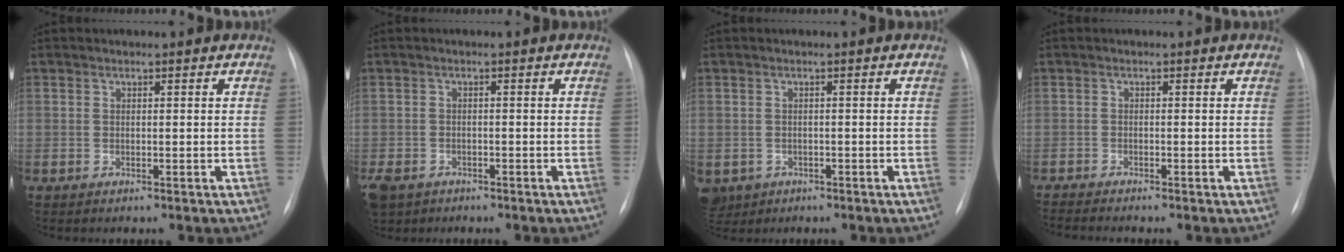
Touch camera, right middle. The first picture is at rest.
{"total": 9.3, "force": [-5.3, 6.9, 3.4], "torque": [-0.103, -0.009, -0.081]}
{"total": 6.0, "force": [-2.9, 5.0, 1.6], "torque": [-0.040, 0.003, -0.040]}
{"total": 3.3, "force": [-3.0, -0.3, 1.2], "torque": [-0.017, -0.008, -0.048]}